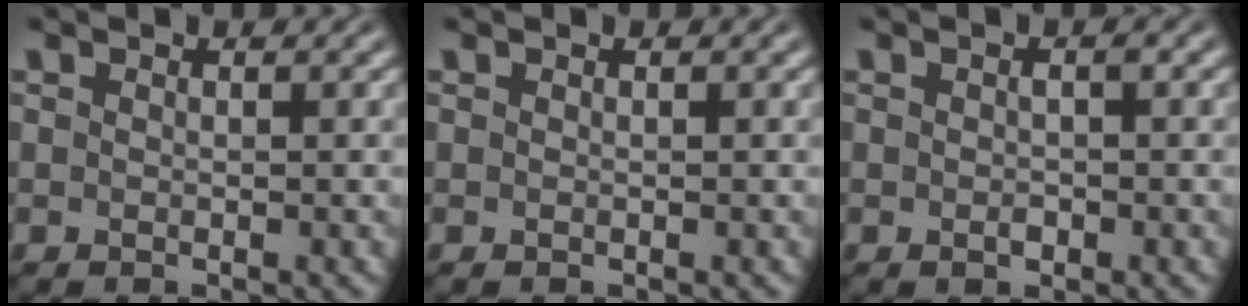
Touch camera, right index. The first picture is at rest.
{"total": 0.0}
{"total": 1.0, "force": [-0.4, 0.3, 0.9], "torque": [-0.015, -0.003, -0.001]}